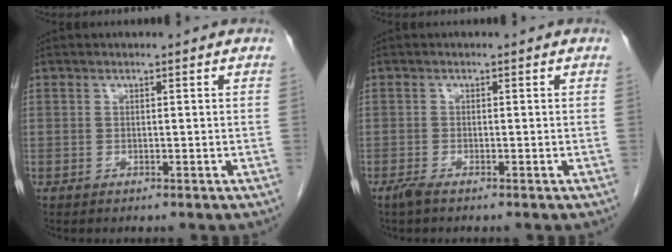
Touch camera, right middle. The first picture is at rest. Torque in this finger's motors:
{"motor_torque": [-0.02, 0.04, 0.01, 0.00]}